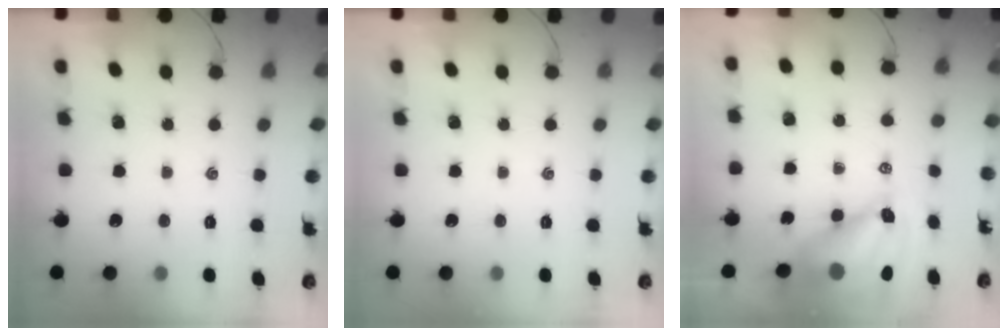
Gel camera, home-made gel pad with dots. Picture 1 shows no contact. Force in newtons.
{"total": 0.0}
{"total": 10.4, "press": 10.0, "slide": 3.1}